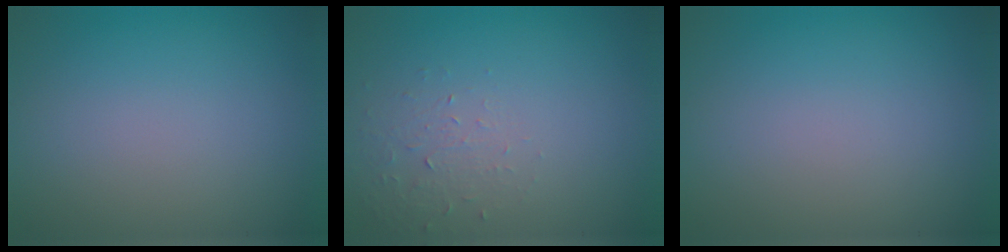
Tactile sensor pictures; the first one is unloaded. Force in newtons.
{"total": 1.3, "press": 0.6, "slide": 1.2}
{"total": 0.0}